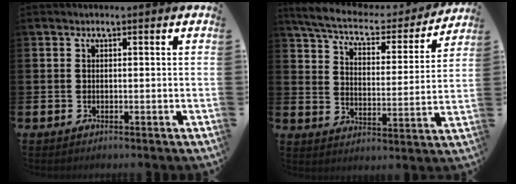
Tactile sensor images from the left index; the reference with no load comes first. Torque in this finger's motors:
{"motor_torque": [0.79, -1.35, -0.49, 0.00]}